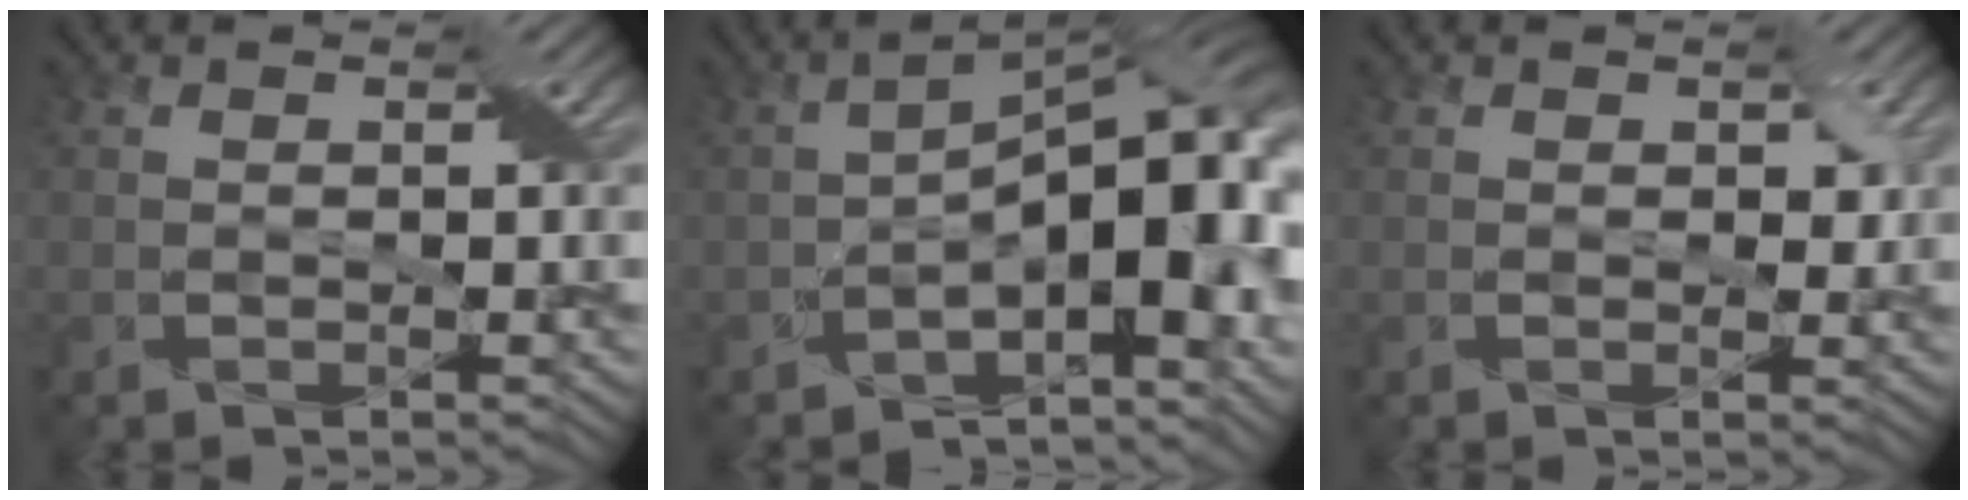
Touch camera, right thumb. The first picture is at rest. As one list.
[{"total": 14.1, "force": [-4.9, 6.3, 11.6], "torque": [-0.144, -0.009, -0.077]}, {"total": 1.3, "force": [0.5, 0.9, 0.9], "torque": [-0.015, -0.004, 0.009]}]